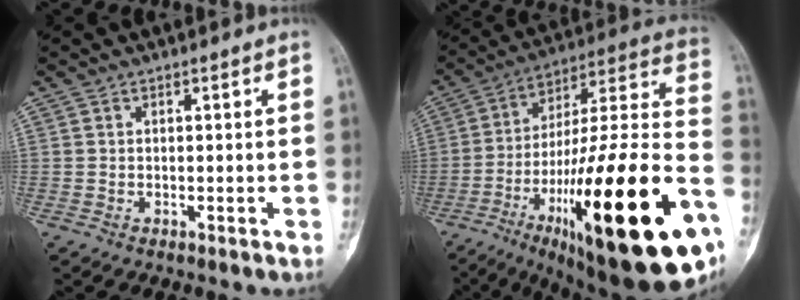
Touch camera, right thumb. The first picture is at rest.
{"total": 38.3, "force": [-14.6, 9.5, 34.1], "torque": [-0.458, 0.051, -0.224]}